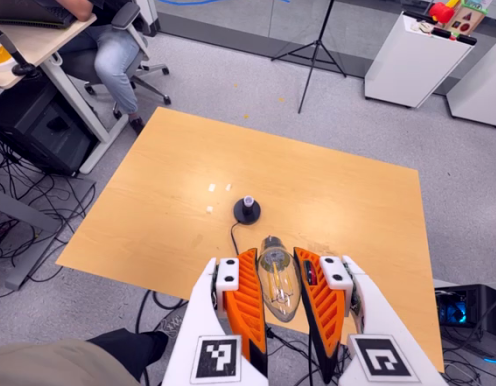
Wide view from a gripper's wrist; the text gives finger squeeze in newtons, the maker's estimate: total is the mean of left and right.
{"total": 19.2, "left": 20.8, "right": 17.7}